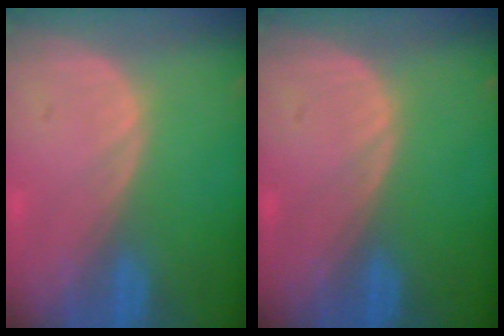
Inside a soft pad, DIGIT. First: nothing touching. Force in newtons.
{"total": 0.0}